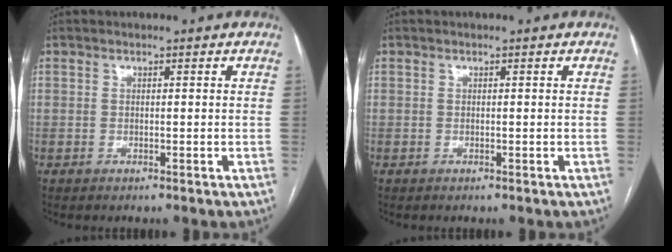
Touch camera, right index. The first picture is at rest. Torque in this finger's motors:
{"motor_torque": [0.00, 0.00, 0.00, 0.00]}